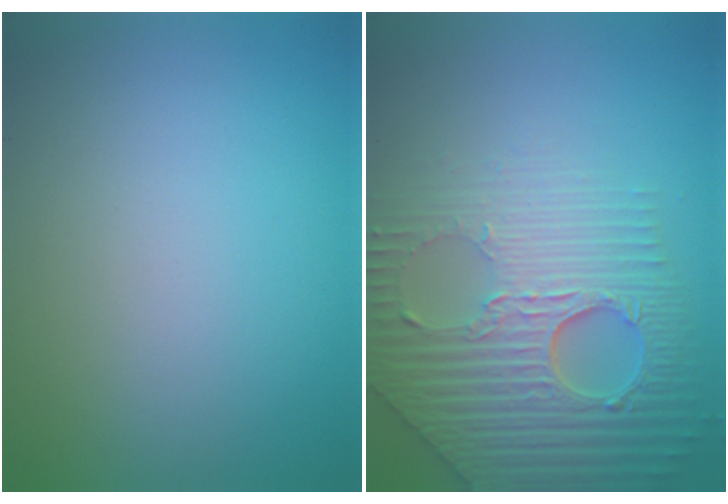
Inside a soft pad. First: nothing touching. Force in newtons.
{"total": 7.9, "press": 6.0, "slide": 5.1}